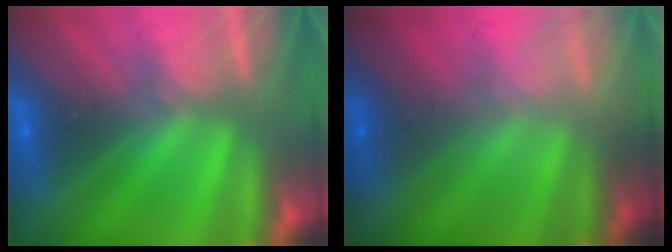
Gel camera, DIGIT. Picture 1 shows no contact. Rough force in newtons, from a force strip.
{"total": 2.4}